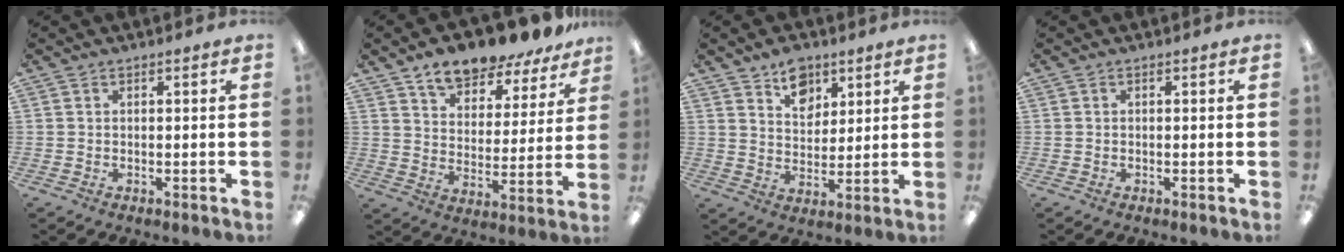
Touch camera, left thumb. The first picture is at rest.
{"total": 11.5, "force": [10.3, 4.0, 3.5], "torque": [-0.066, -0.079, 0.184]}
{"total": 8.9, "force": [6.1, 5.8, 2.9], "torque": [-0.023, -0.033, 0.108]}
{"total": 0.0}